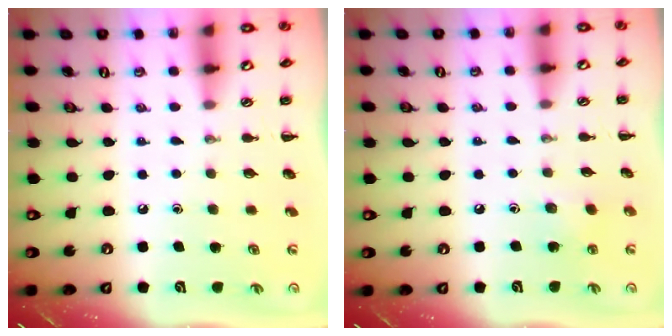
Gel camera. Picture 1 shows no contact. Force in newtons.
{"total": 5.6, "press": 5.4, "slide": 1.4}